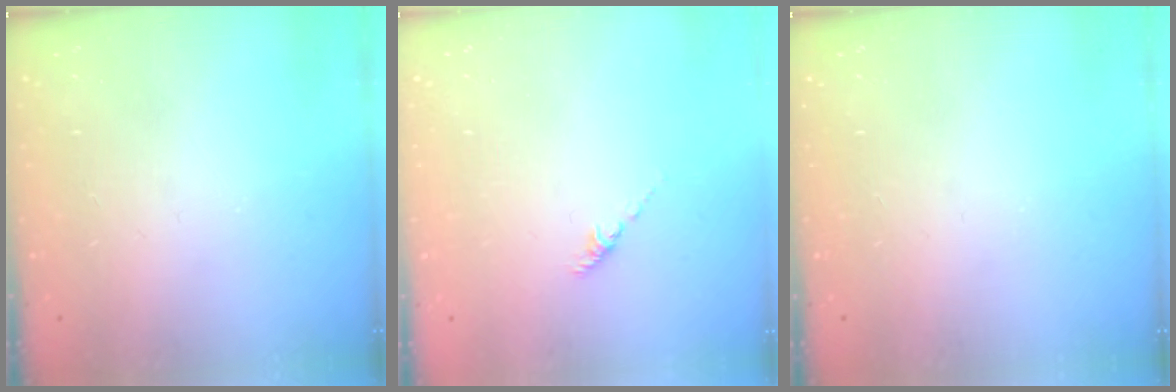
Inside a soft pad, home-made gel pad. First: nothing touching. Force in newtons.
{"total": 1.2, "press": 1.1, "slide": 0.5}
{"total": 0.0}